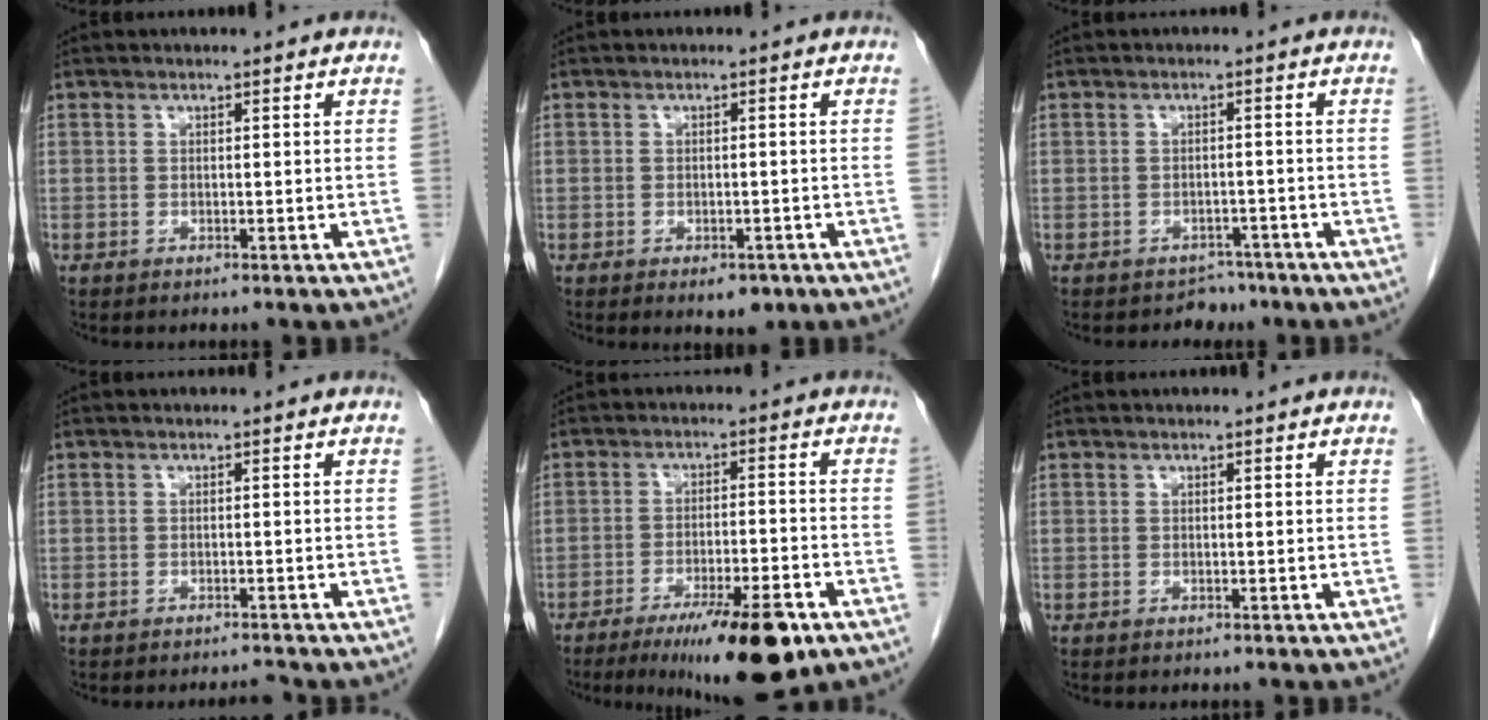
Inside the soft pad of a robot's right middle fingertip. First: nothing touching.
{"total": 2.7, "force": [-1.6, 1.4, 1.7], "torque": [-0.019, -0.002, -0.011]}
{"total": 2.5, "force": [-2.1, 1.3, -0.4], "torque": [0.000, 0.006, -0.029]}
{"total": 1.1, "force": [-1.1, 0.0, 0.2], "torque": [-0.005, -0.005, -0.013]}
{"total": 12.7, "force": [-7.9, 1.7, 9.8], "torque": [-0.133, -0.022, -0.119]}
{"total": 0.0}